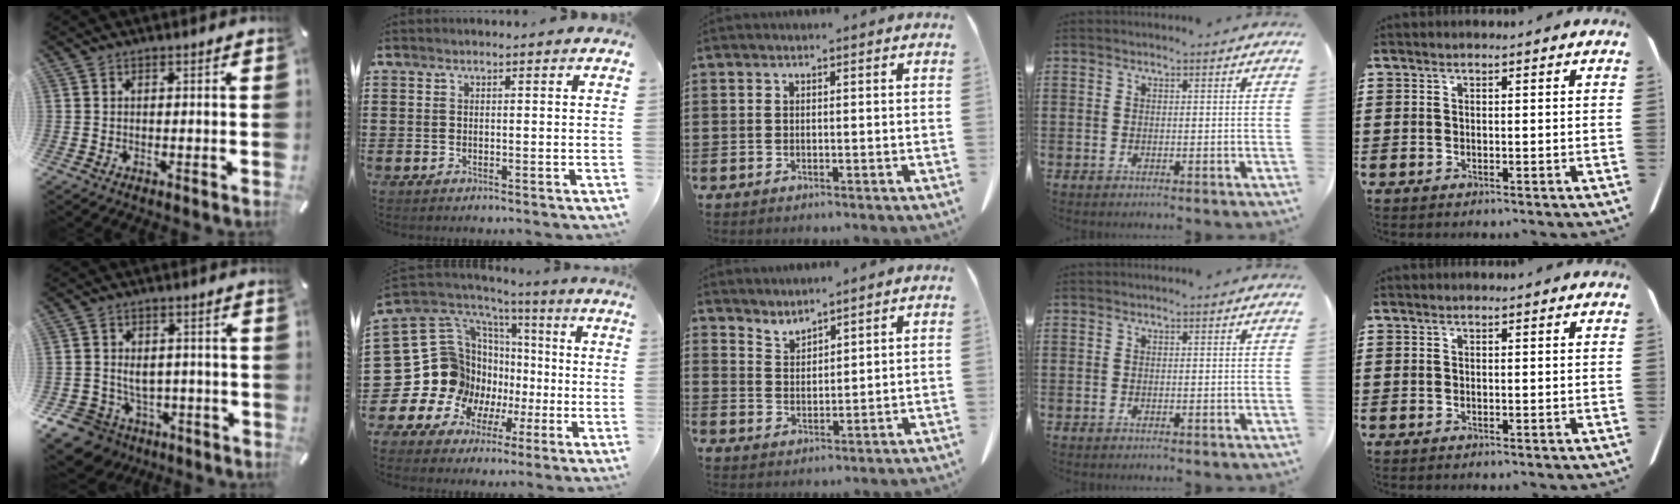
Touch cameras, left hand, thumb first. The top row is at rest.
{"thumb": {"total": 8.3, "force": [-2.3, 7.5, 2.8], "torque": [-0.076, 0.018, -0.034]}, "index": {"total": 16.4, "force": [-2.7, 15.2, 5.6], "torque": [-0.196, -0.032, -0.006]}, "middle": {"total": 3.0, "force": [3.0, 0.0, -0.2], "torque": [-0.005, -0.014, 0.058]}}